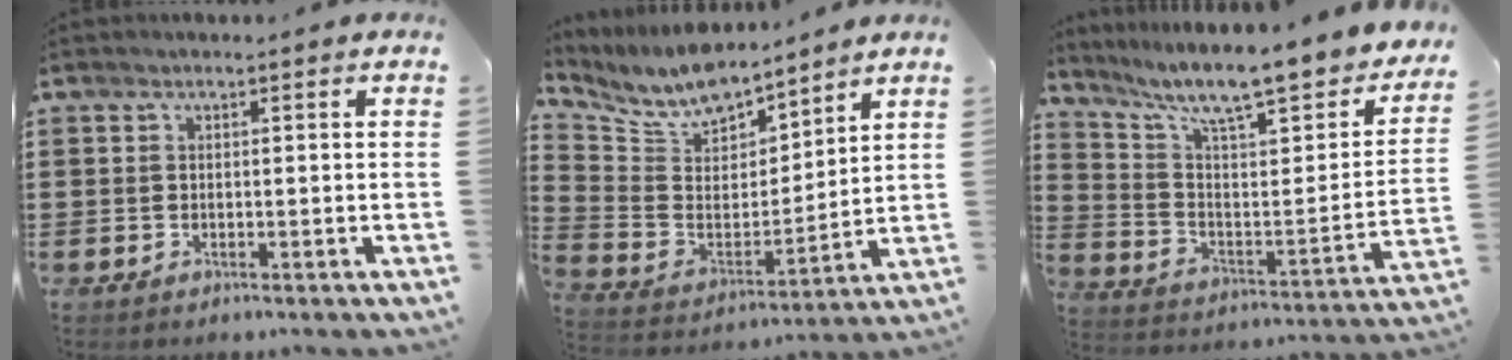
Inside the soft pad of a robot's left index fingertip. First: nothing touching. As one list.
[{"total": 9.3, "force": [8.3, 3.0, 2.9], "torque": [-0.101, -0.049, 0.150]}, {"total": 9.1, "force": [7.4, 1.2, 5.2], "torque": [-0.108, -0.065, 0.115]}]